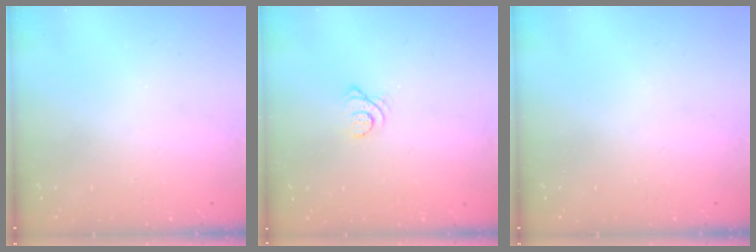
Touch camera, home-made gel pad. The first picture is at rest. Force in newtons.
{"total": 3.3, "press": 3.2, "slide": 0.6}
{"total": 0.0}